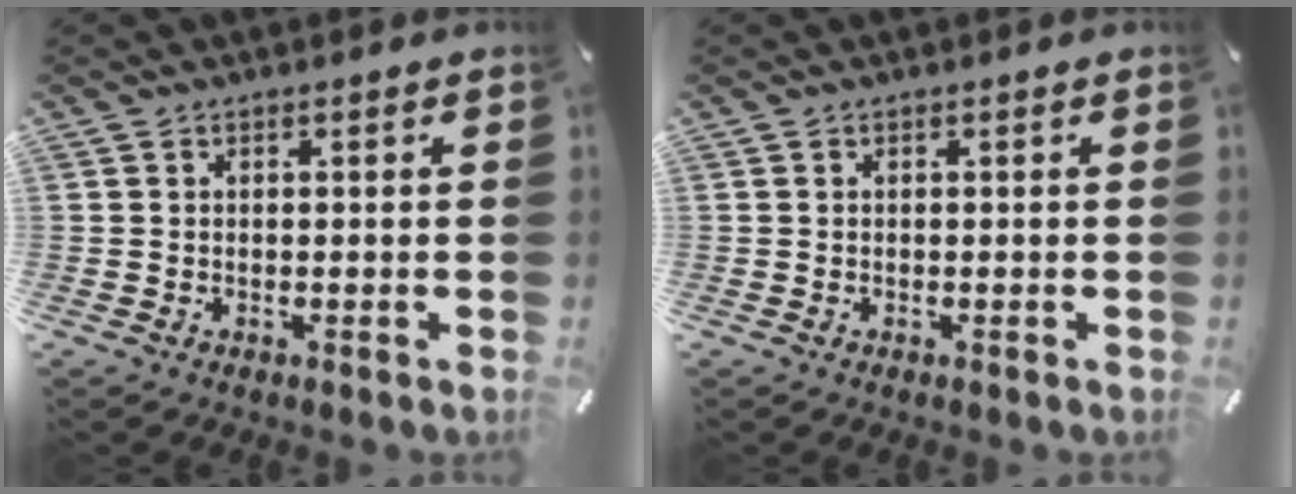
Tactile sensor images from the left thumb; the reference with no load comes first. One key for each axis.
{"total": 0.0}